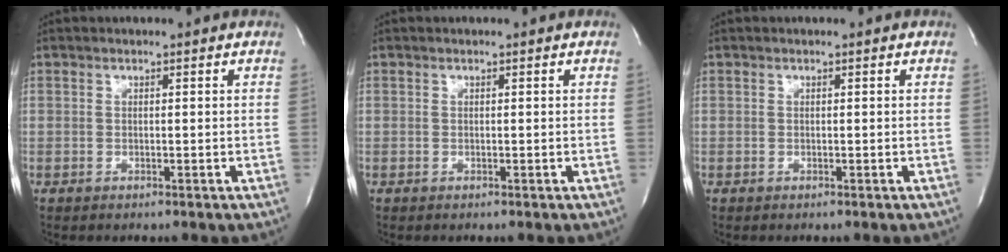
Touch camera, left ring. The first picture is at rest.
{"total": 0.0}
{"total": 0.0}